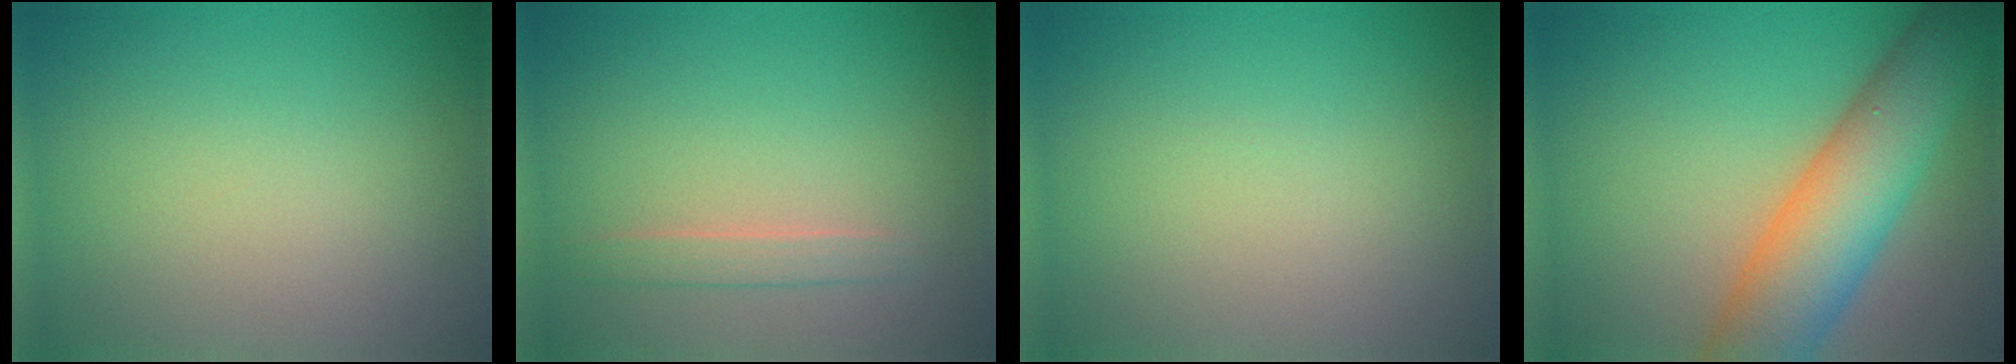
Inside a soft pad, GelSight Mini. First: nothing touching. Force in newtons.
{"total": 1.3, "press": 1.3, "slide": 0.1}
{"total": 0.0}
{"total": 9.3, "press": 9.3, "slide": 0.4}